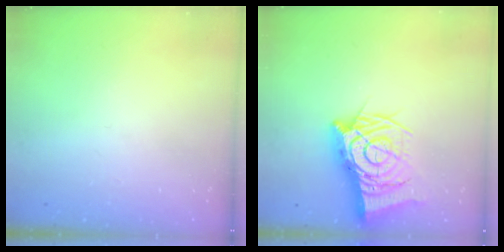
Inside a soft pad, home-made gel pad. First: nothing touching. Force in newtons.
{"total": 15.9, "press": 15.8, "slide": 1.6}